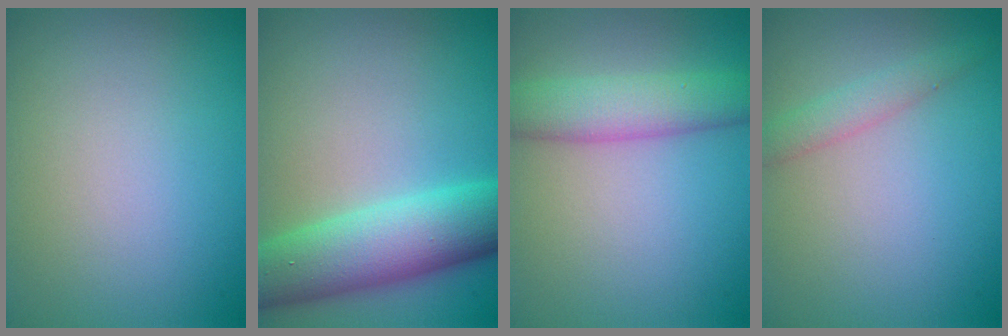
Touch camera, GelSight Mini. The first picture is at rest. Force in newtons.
{"total": 8.1, "press": 8.1, "slide": 0.4}
{"total": 4.6, "press": 4.6, "slide": 0.1}
{"total": 1.7, "press": 1.7, "slide": 0.1}